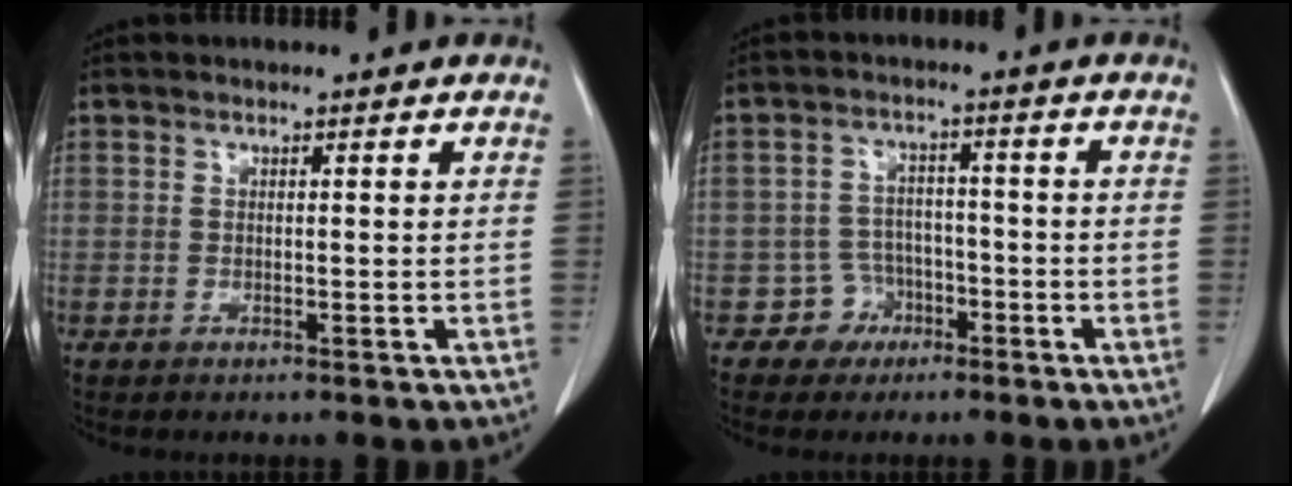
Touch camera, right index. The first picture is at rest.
{"total": 4.5, "force": [-2.4, 3.8, -0.2], "torque": [0.012, 0.016, -0.036]}